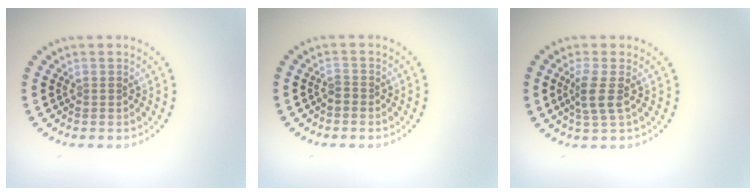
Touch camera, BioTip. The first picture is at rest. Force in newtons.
{"total": 0.7, "press": 0.4, "slide": 0.6}
{"total": 2.5, "press": 1.9, "slide": 1.5}